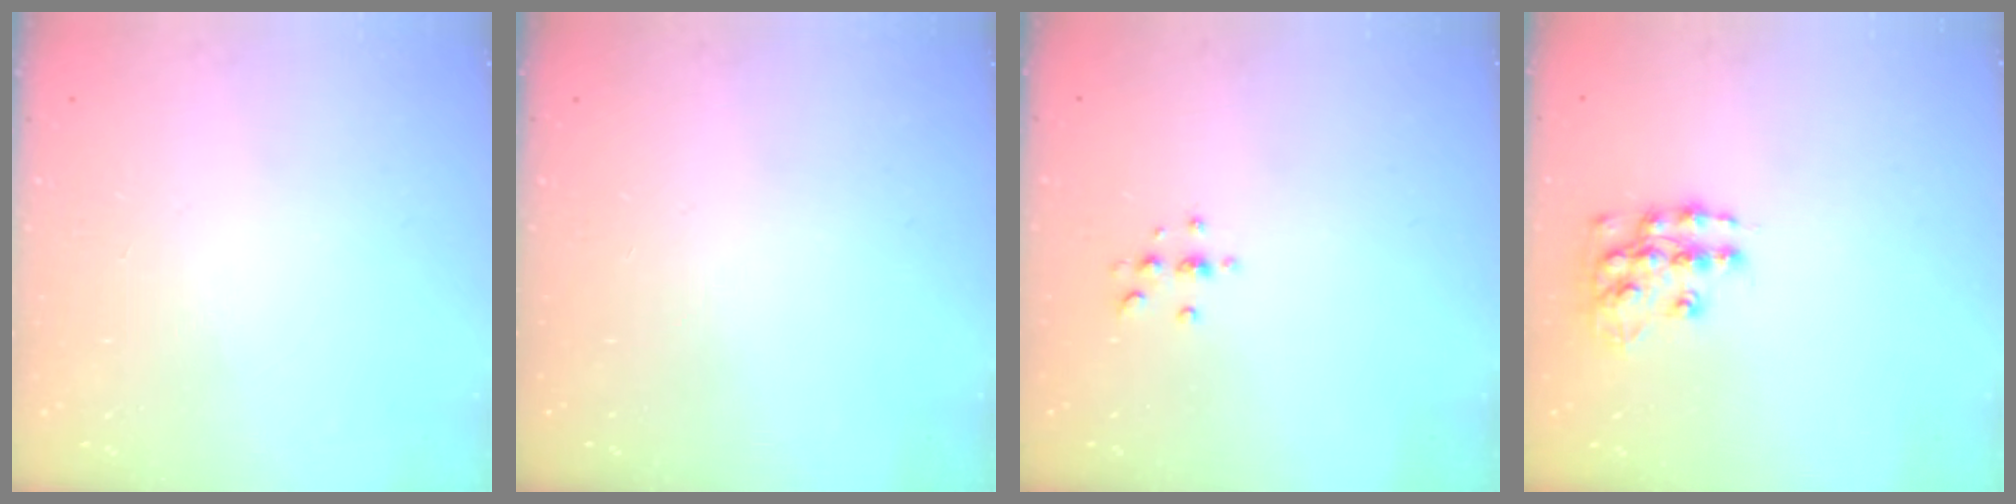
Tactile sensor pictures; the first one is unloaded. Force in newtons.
{"total": 0.0}
{"total": 3.4, "press": 3.4, "slide": 0.4}
{"total": 11.7, "press": 11.6, "slide": 0.8}